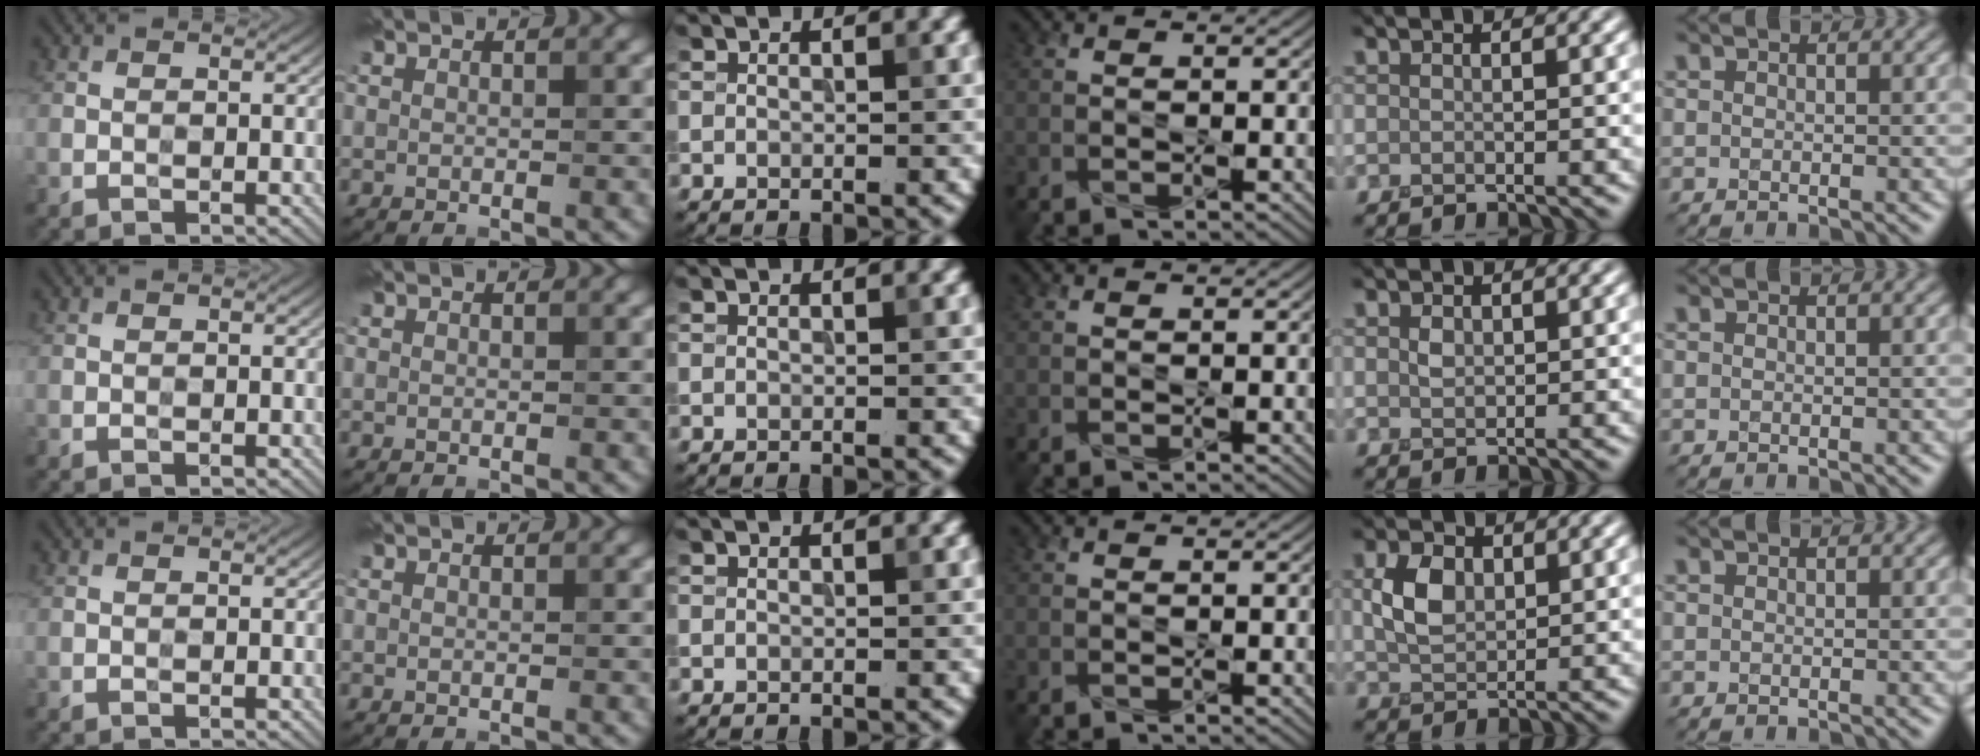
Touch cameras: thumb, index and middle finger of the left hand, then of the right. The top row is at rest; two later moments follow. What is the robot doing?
{"motion": "press", "object": "joystick"}